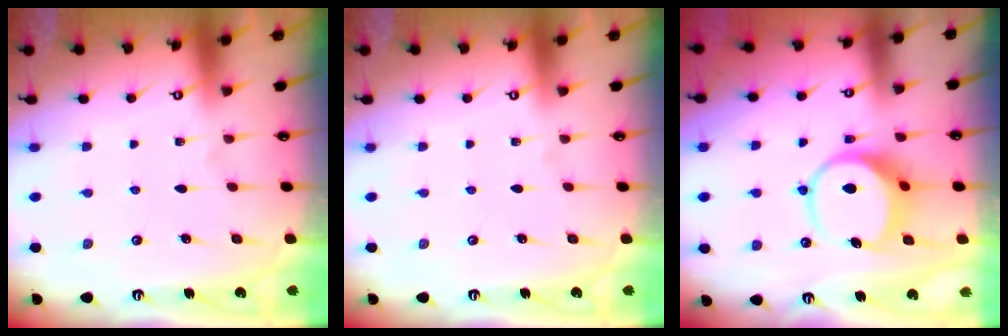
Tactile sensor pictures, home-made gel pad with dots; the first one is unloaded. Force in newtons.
{"total": 0.0}
{"total": 9.6, "press": 9.6, "slide": 0.9}